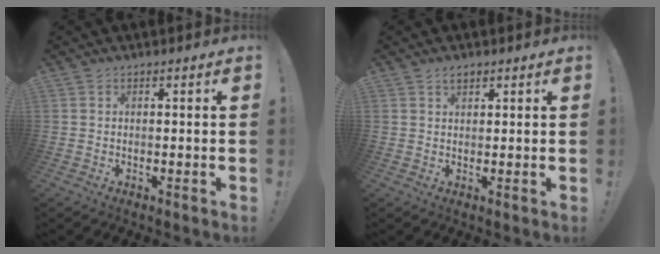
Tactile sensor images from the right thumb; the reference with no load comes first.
{"total": 2.0, "force": [1.5, 1.0, 1.0], "torque": [-0.016, -0.001, 0.026]}